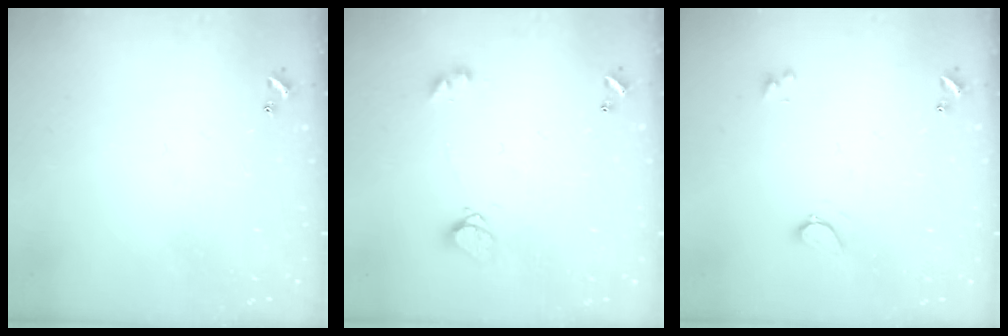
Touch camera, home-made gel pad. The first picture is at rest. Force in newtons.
{"total": 2.7, "press": 2.6, "slide": 0.5}
{"total": 0.9, "press": 0.6, "slide": 0.6}